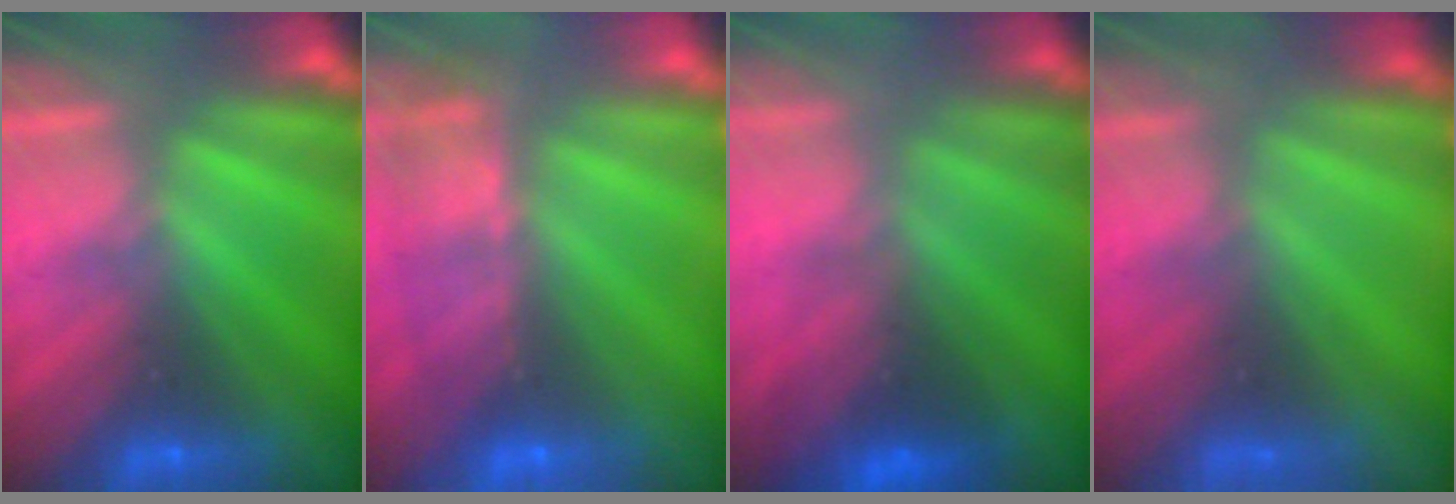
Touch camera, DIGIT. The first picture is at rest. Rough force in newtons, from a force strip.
{"total": 10.5}
{"total": 2.3}
{"total": 6.4}